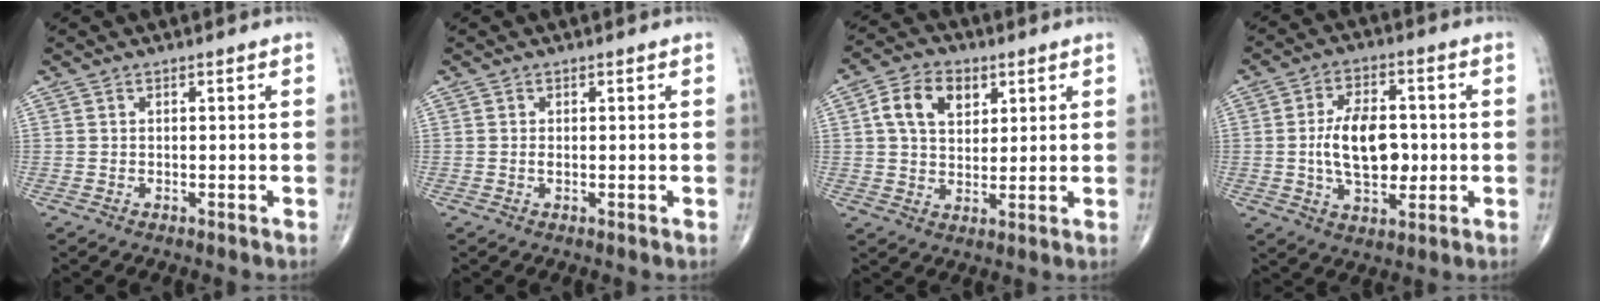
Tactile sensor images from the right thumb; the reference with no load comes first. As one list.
[{"total": 0.6, "force": [0.0, 0.2, 0.6], "torque": [-0.013, -0.002, -0.002]}, {"total": 9.4, "force": [3.2, 6.4, 6.0], "torque": [-0.087, -0.002, 0.053]}, {"total": 12.2, "force": [-0.4, 7.0, 10.0], "torque": [-0.150, 0.005, -0.006]}]